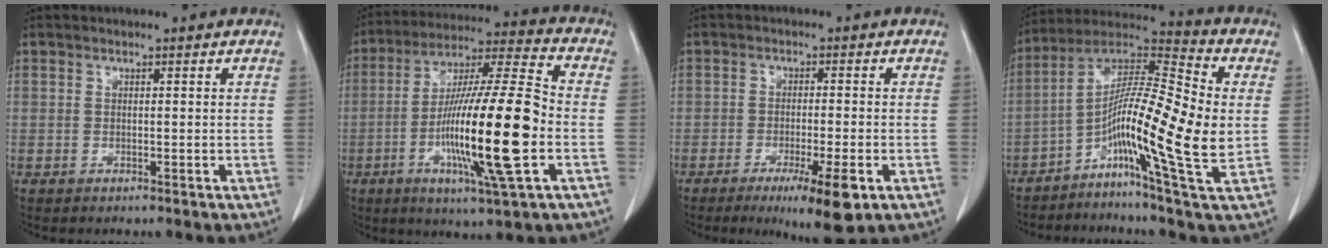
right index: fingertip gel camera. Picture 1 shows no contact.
{"total": 19.7, "force": [-4.5, 0.7, 19.1], "torque": [-0.353, -0.009, -0.080]}
{"total": 8.0, "force": [-4.1, 1.1, 6.8], "torque": [-0.104, -0.017, -0.058]}
{"total": 17.0, "force": [-2.5, 0.7, 16.8], "torque": [-0.309, 0.010, -0.060]}